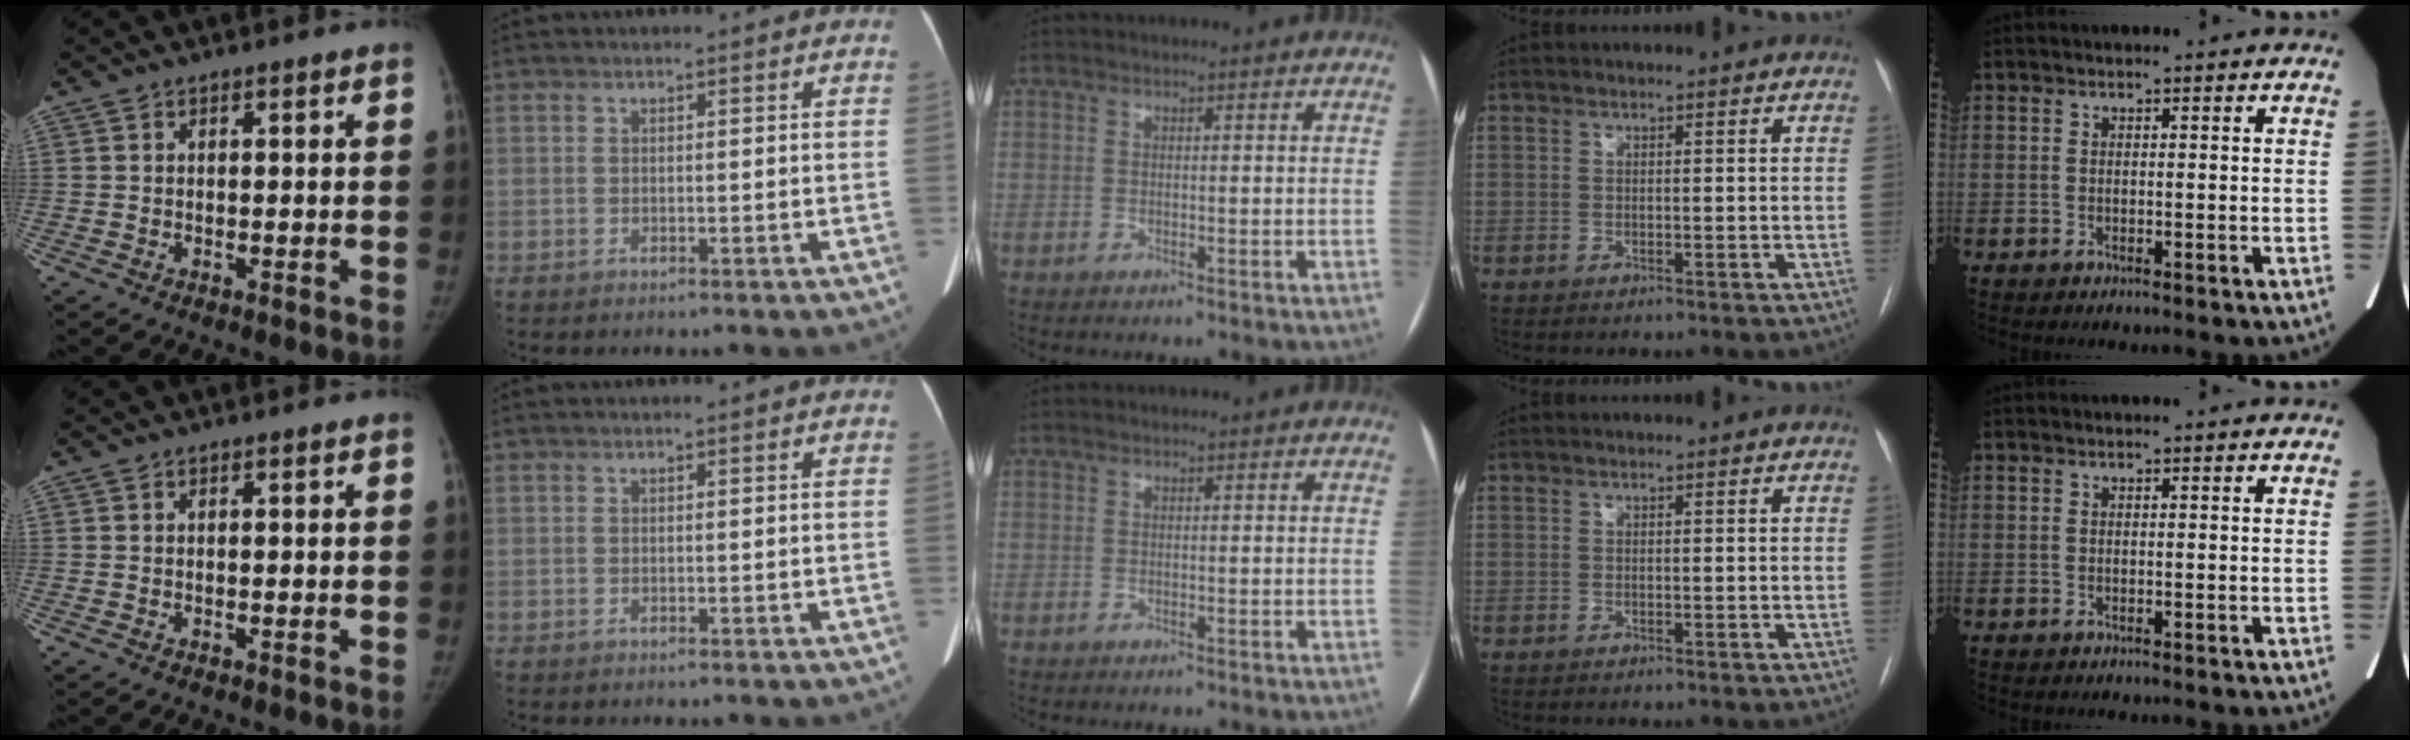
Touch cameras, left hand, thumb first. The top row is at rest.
{}